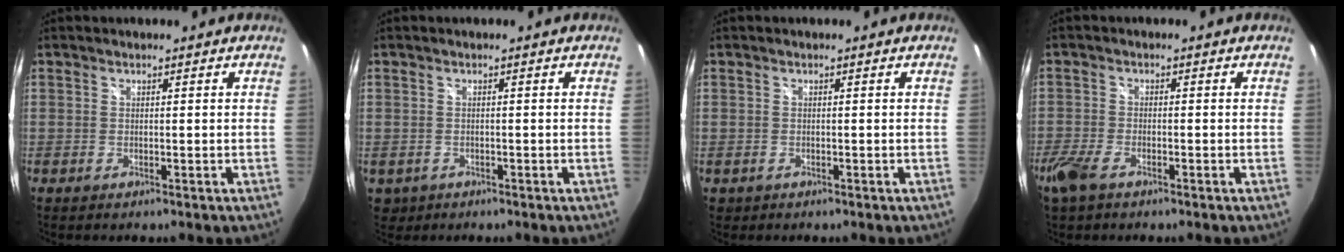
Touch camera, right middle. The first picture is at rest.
{"total": 3.0, "force": [-0.4, 2.8, 1.1], "torque": [-0.029, -0.004, 0.001]}
{"total": 0.7, "force": [0.2, 0.7, 0.0], "torque": [-0.001, -0.002, 0.005]}
{"total": 5.0, "force": [-3.4, 2.1, 3.0], "torque": [-0.086, -0.009, -0.067]}